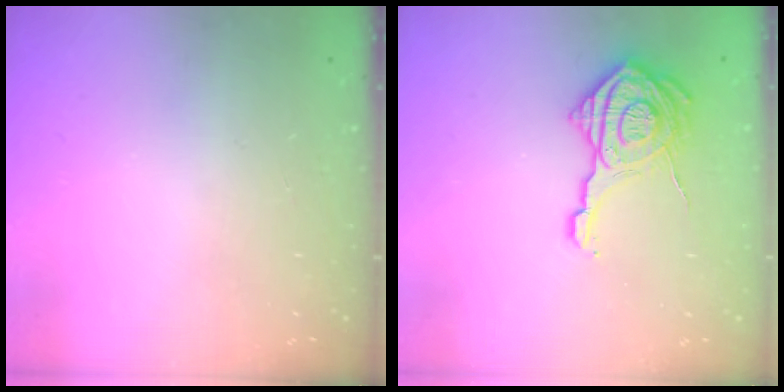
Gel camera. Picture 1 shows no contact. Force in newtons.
{"total": 18.4, "press": 18.3, "slide": 1.1}